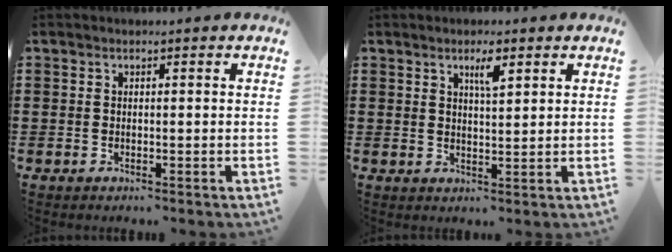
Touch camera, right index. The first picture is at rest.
{"total": 3.1, "force": [1.8, 0.7, 2.4], "torque": [-0.044, 0.002, 0.028]}